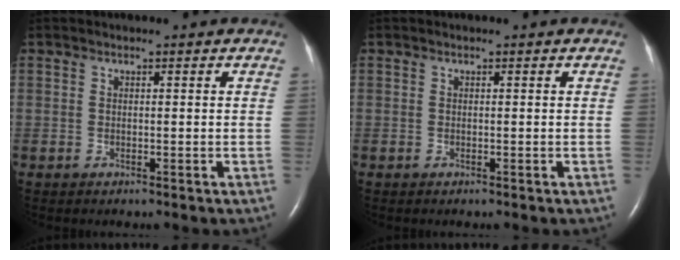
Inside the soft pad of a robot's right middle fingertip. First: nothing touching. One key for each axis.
{"total": 0.0}